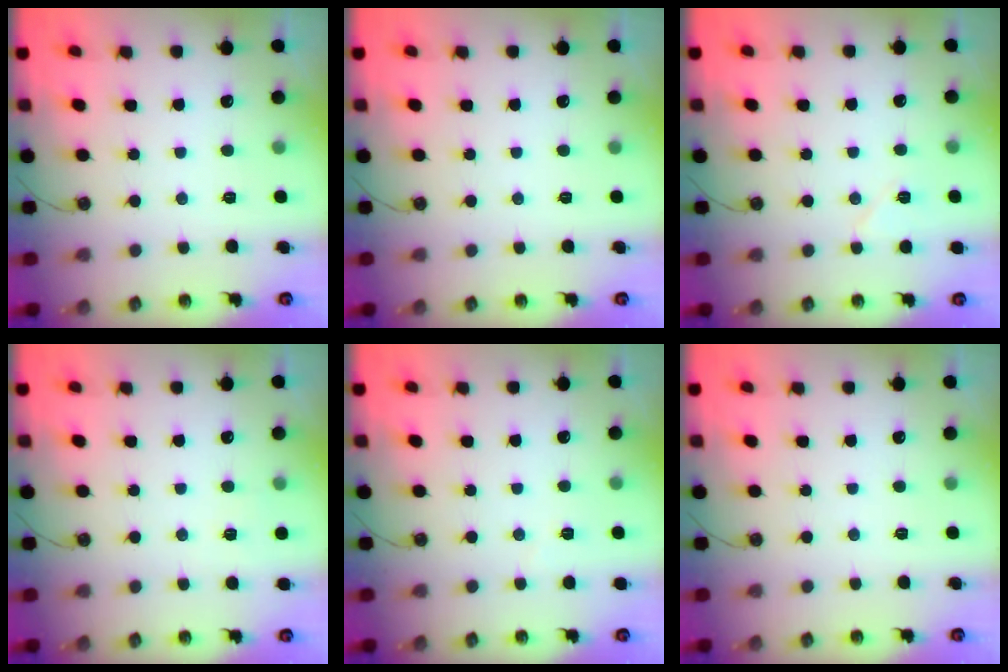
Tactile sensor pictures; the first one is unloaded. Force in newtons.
{"total": 0.0}
{"total": 5.4, "press": 5.0, "slide": 2.0}
{"total": 2.5, "press": 2.4, "slide": 0.4}
{"total": 3.0, "press": 2.8, "slide": 1.0}
{"total": 0.0}